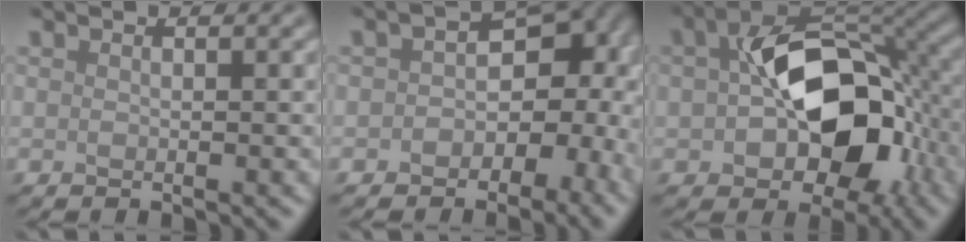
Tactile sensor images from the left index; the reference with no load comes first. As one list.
[{"total": 6.3, "force": [-1.2, 4.2, 4.6], "torque": [-0.027, 0.010, -0.031]}, {"total": 11.8, "force": [-1.1, 7.3, 9.2], "torque": [-0.134, 0.000, -0.015]}]